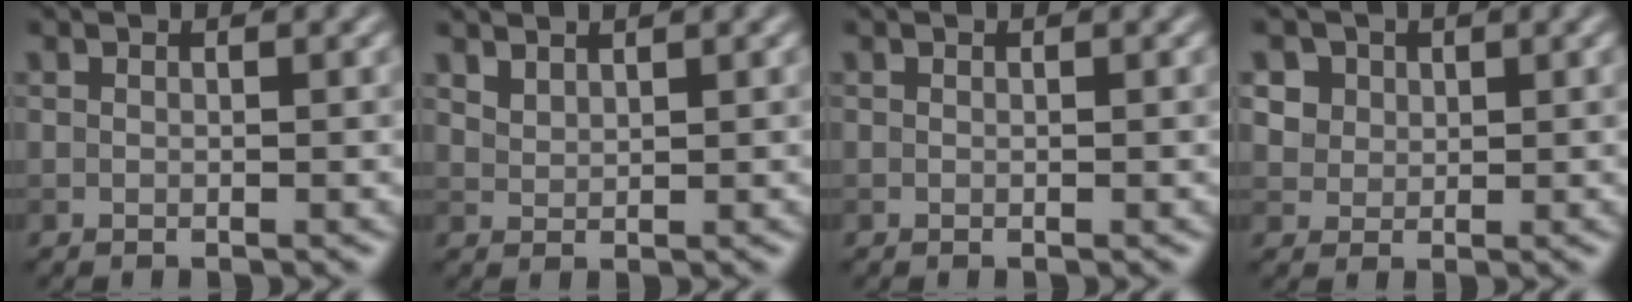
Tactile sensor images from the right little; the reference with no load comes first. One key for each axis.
{"total": 1.4, "fx": 1.3, "fy": 0.4, "fz": 0.4, "tx": -0.012, "ty": 0.001, "tz": 0.027}
{"total": 0.0}
{"total": 4.1, "fx": 2.1, "fy": 3.1, "fz": 1.6, "tx": -0.043, "ty": 0.004, "tz": 0.039}